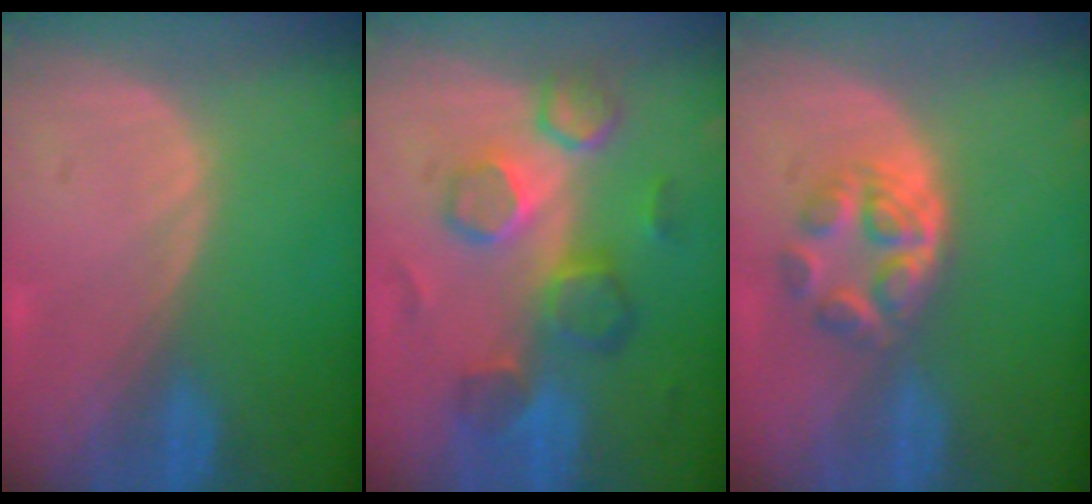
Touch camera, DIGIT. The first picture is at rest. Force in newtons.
{"total": 9.1, "press": 8.6, "slide": 3.0}
{"total": 5.9, "press": 5.1, "slide": 2.9}